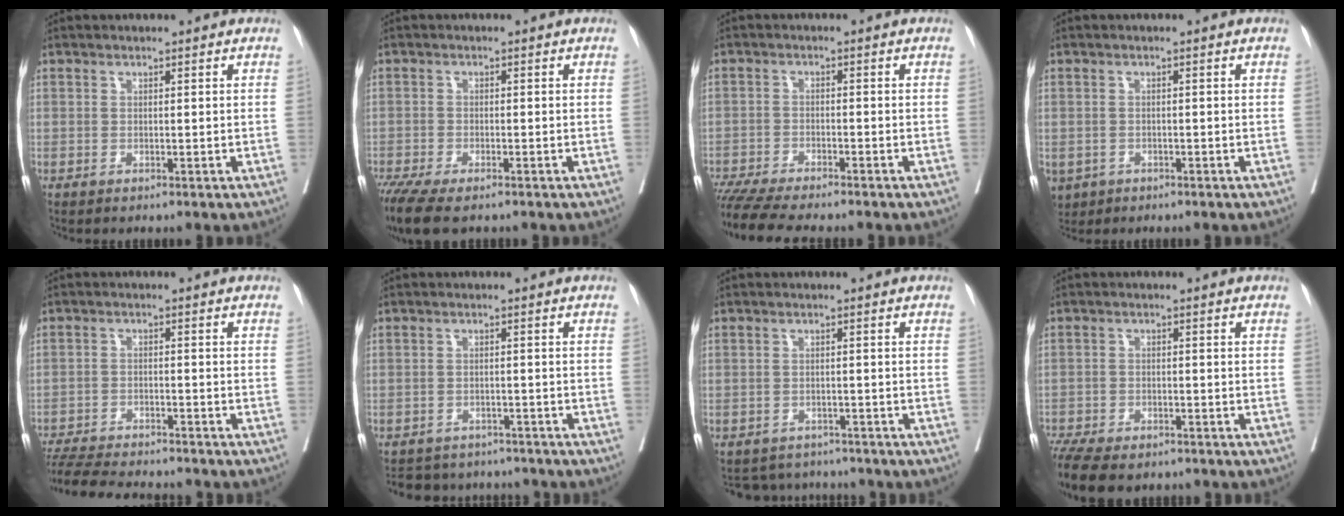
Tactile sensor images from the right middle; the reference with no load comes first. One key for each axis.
{"total": 8.7, "fx": -7.0, "fy": 1.9, "fz": 4.8, "tx": -0.079, "ty": -0.015, "tz": -0.116}
{"total": 11.0, "fx": -9.6, "fy": 0.8, "fz": 5.1, "tx": -0.072, "ty": -0.017, "tz": -0.152}
{"total": 5.2, "fx": -2.8, "fy": 4.0, "fz": 1.6, "tx": -0.040, "ty": -0.003, "tz": -0.042}
{"total": 12.8, "fx": -11.8, "fy": 1.5, "fz": 4.7, "tx": -0.080, "ty": -0.011, "tz": -0.178}
{"total": 8.7, "fx": -8.0, "fy": 3.1, "fz": 1.1, "tx": -0.015, "ty": 0.013, "tz": -0.099}
{"total": 5.3, "fx": -5.1, "fy": 1.6, "fz": -0.4, "tx": 0.009, "ty": 0.012, "tz": -0.067}
{"total": 12.4, "fx": -9.9, "fy": 4.6, "fz": 5.9, "tx": -0.129, "ty": -0.010, "tz": -0.149}